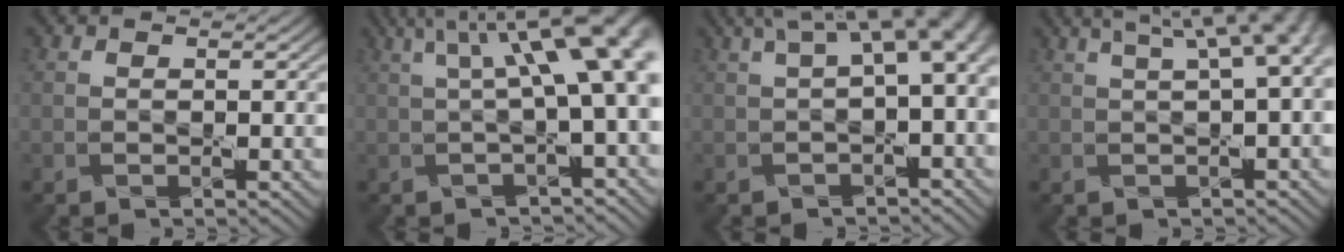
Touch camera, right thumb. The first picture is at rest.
{"total": 12.8, "force": [2.6, 3.8, 12.0], "torque": [-0.141, 0.032, 0.040]}
{"total": 7.9, "force": [1.8, 2.7, 7.2], "torque": [-0.104, 0.025, 0.034]}
{"total": 10.3, "force": [3.9, 3.7, 8.8], "torque": [-0.100, 0.046, 0.032]}